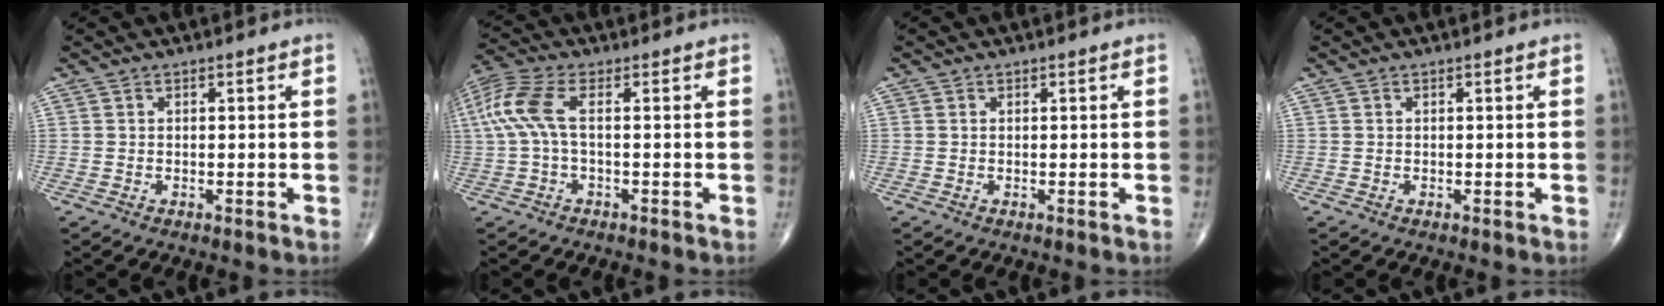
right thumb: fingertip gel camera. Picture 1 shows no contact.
{"total": 8.2, "force": [0.6, 3.2, 7.6], "torque": [-0.202, 0.027, 0.009]}
{"total": 0.0}
{"total": 0.0}